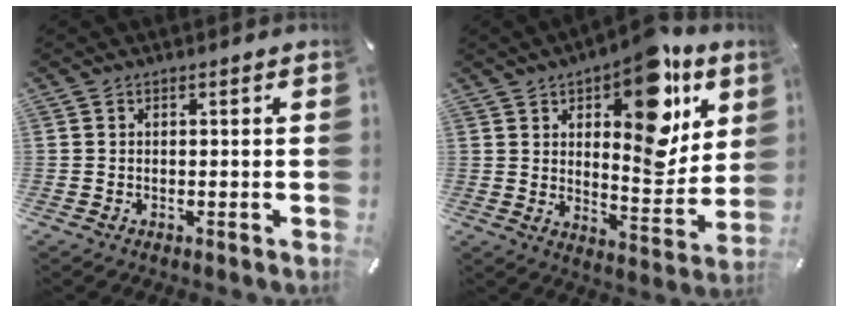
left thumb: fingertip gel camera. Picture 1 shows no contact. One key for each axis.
{"total": 18.1, "fx": 9.3, "fy": 8.8, "fz": 12.8, "tx": -0.149, "ty": -0.068, "tz": 0.152}